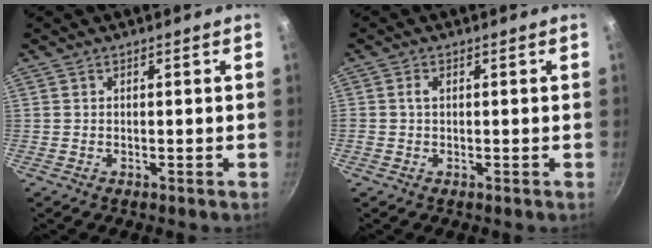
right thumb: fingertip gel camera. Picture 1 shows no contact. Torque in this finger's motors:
{"motor_torque": [0.41, 0.22, 0.50, -0.21, 0.11]}